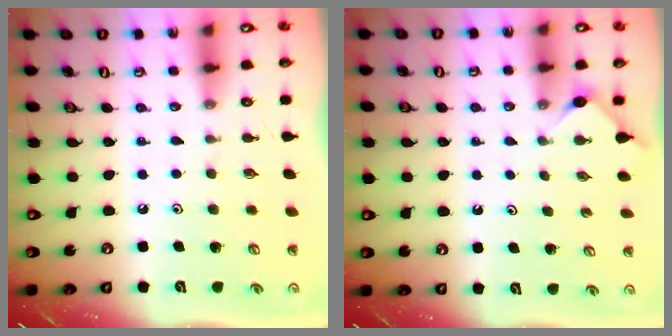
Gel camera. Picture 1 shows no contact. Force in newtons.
{"total": 3.0, "press": 2.9, "slide": 0.4}